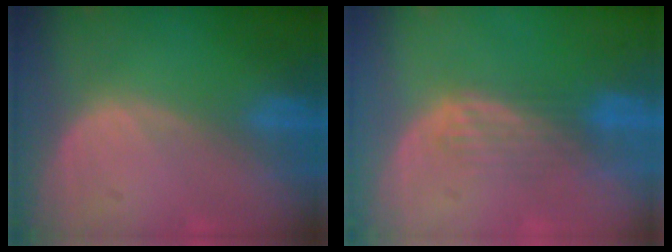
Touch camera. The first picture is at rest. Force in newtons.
{"total": 3.7, "press": 3.2, "slide": 1.8}